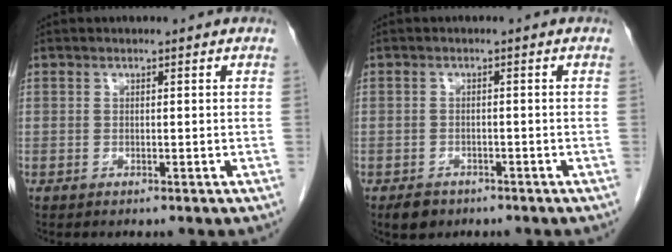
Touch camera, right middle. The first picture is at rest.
{"total": 2.8, "force": [-2.0, 1.8, 0.8], "torque": [-0.017, 0.001, -0.026]}